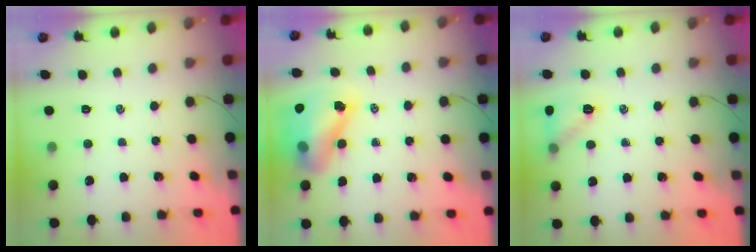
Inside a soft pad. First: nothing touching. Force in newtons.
{"total": 12.8, "press": 12.2, "slide": 3.6}
{"total": 9.4, "press": 9.4, "slide": 0.7}